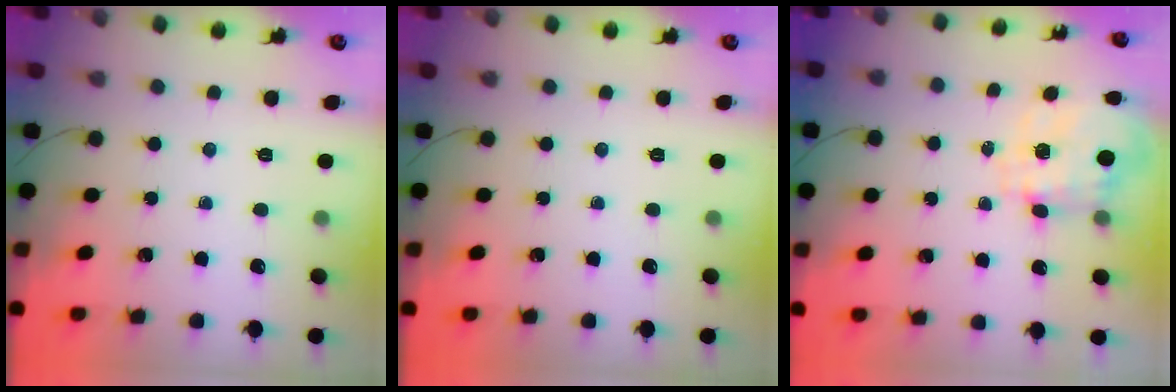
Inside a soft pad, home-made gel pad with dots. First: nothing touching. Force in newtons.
{"total": 0.0}
{"total": 3.4, "press": 3.2, "slide": 1.1}